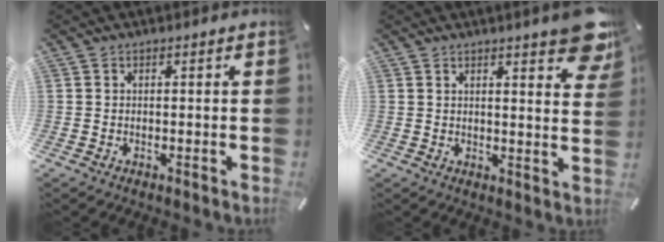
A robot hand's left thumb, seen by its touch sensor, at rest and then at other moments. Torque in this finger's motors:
{"motor_torque": [0.92, -0.26, 0.35, -0.05, 0.19]}